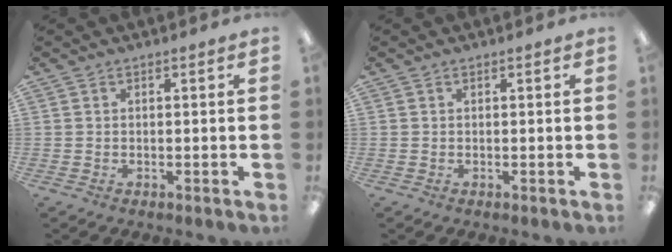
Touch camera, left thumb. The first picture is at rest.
{"total": 0.0}